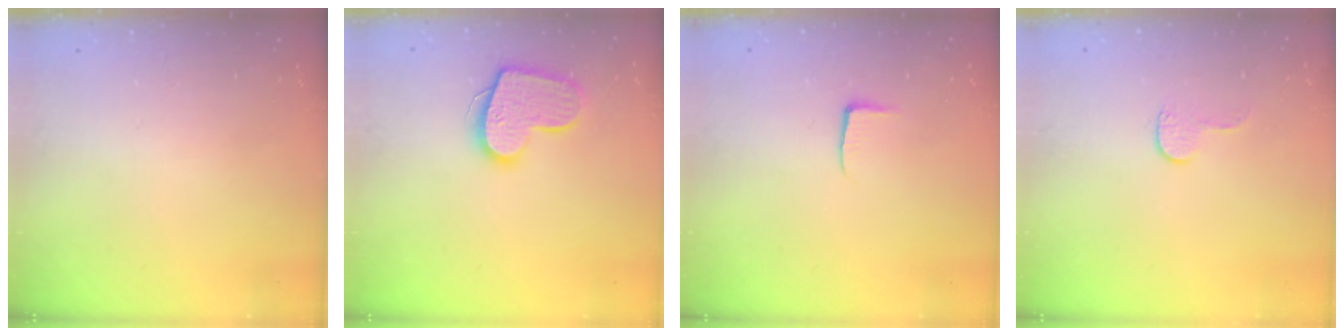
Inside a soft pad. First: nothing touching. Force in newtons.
{"total": 14.2, "press": 14.2, "slide": 1.0}
{"total": 3.7, "press": 3.7, "slide": 0.5}
{"total": 3.9, "press": 3.9, "slide": 0.4}